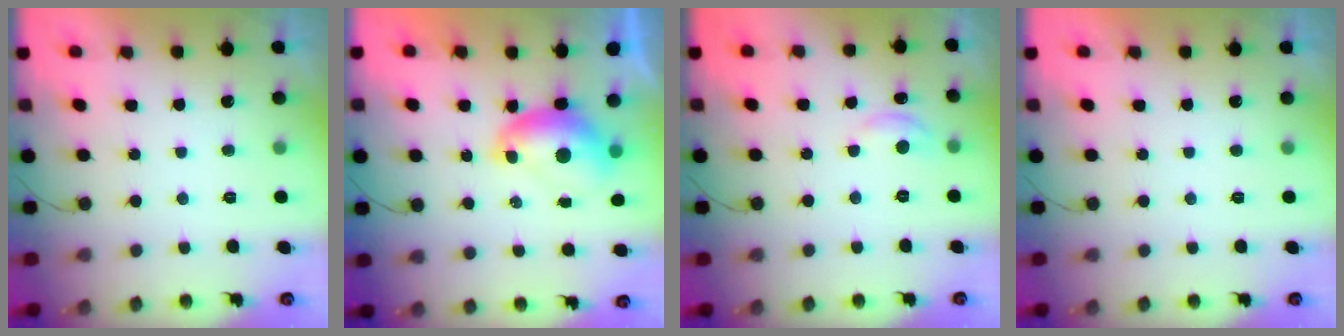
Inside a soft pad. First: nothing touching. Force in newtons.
{"total": 8.0, "press": 7.9, "slide": 1.0}
{"total": 4.6, "press": 4.6, "slide": 0.5}
{"total": 0.0}